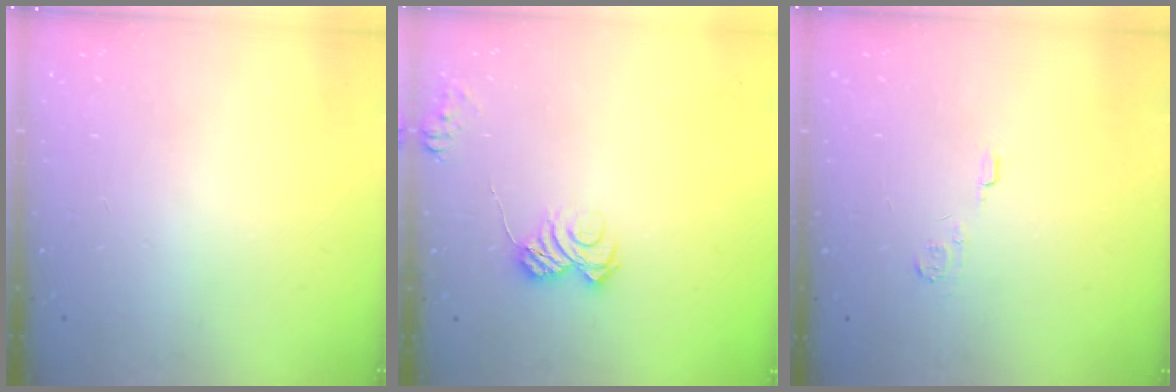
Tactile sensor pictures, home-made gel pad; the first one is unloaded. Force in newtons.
{"total": 7.7, "press": 7.7, "slide": 0.9}
{"total": 3.8, "press": 3.8, "slide": 0.5}